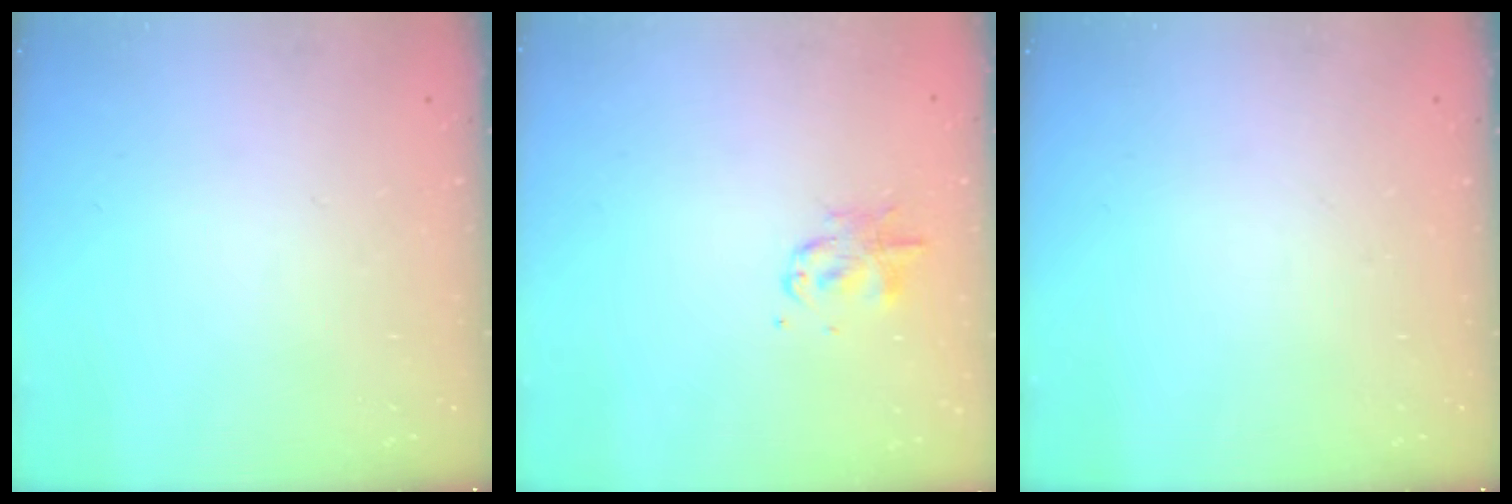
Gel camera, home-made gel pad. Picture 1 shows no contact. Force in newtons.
{"total": 2.4, "press": 2.4, "slide": 0.3}
{"total": 0.0}